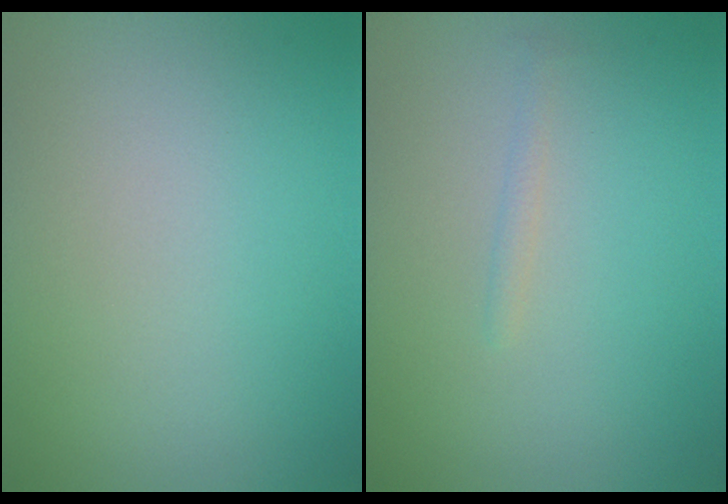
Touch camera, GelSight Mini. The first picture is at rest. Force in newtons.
{"total": 0.6, "press": 0.6, "slide": 0.0}